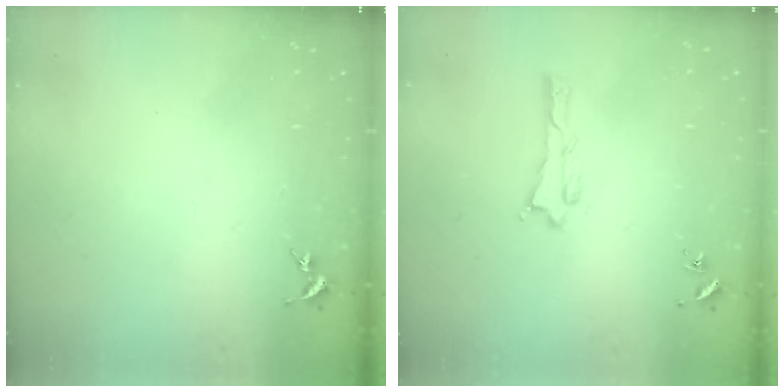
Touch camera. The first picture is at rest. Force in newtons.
{"total": 0.6, "press": 0.6, "slide": 0.1}